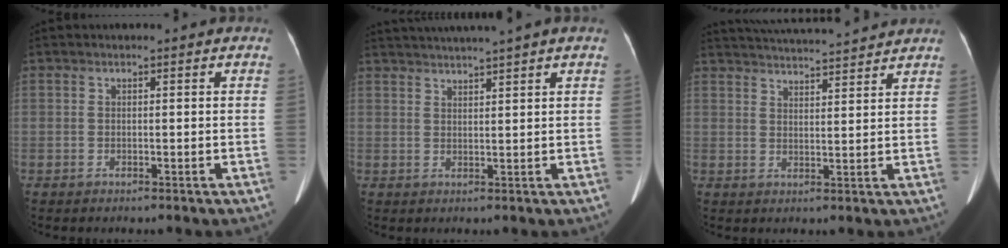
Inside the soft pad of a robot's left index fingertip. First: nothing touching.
{"total": 7.0, "force": [6.1, -1.2, 3.3], "torque": [-0.051, 0.024, 0.088]}
{"total": 13.3, "force": [12.7, 0.6, 4.1], "torque": [-0.076, 0.024, 0.181]}